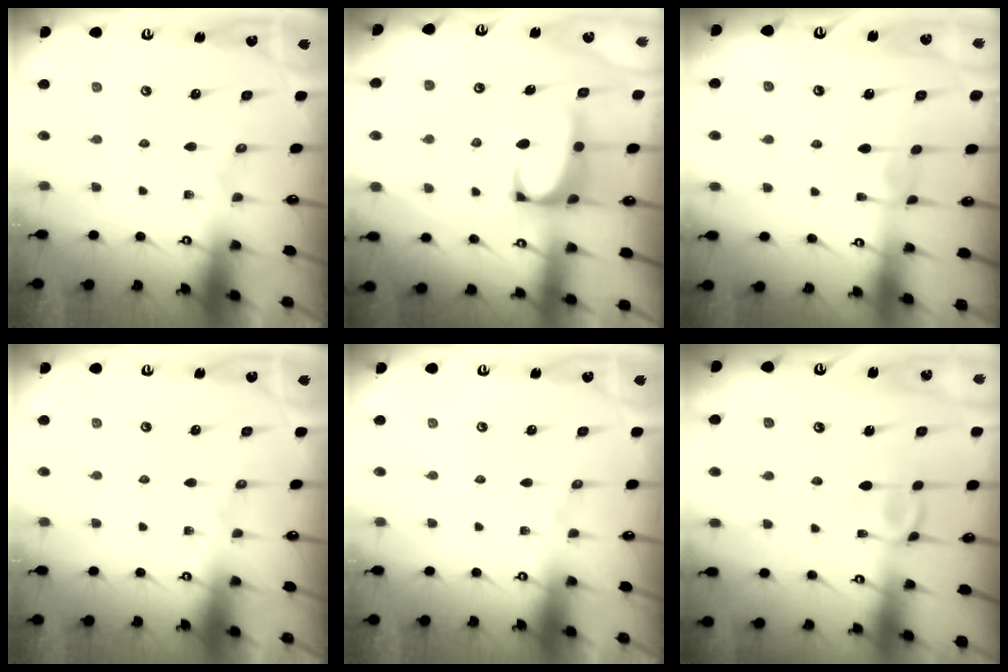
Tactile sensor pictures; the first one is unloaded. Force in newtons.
{"total": 1.5, "press": 1.4, "slide": 0.7}
{"total": 1.6, "press": 1.5, "slide": 0.2}
{"total": 0.0}
{"total": 0.0}
{"total": 1.9, "press": 1.9, "slide": 0.5}